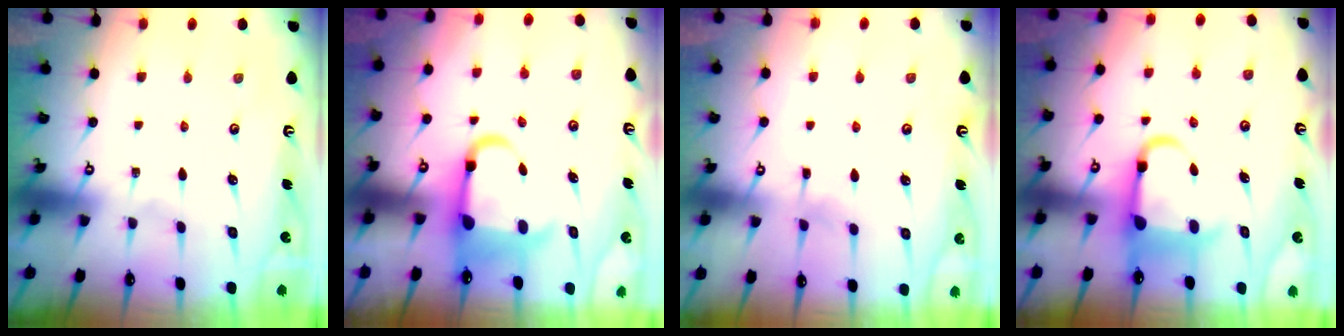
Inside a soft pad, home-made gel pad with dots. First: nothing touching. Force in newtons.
{"total": 6.6, "press": 6.4, "slide": 1.7}
{"total": 3.6, "press": 3.6, "slide": 0.3}
{"total": 7.0, "press": 6.7, "slide": 1.9}